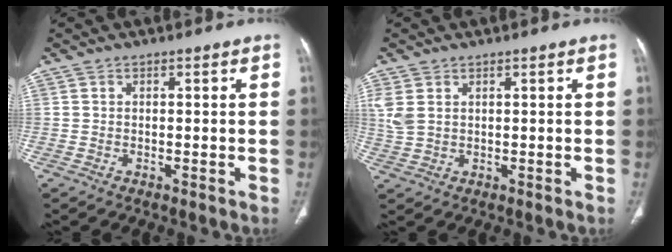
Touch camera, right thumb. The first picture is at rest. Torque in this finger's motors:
{"motor_torque": [-0.14, 1.36, 0.47, 0.93, 0.04]}